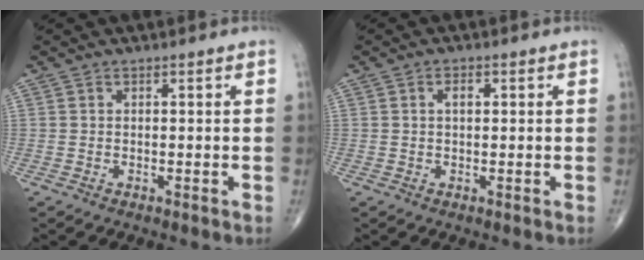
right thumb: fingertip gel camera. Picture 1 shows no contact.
{"total": 1.8, "force": [0.4, 0.9, 1.4], "torque": [-0.022, 0.002, 0.004]}